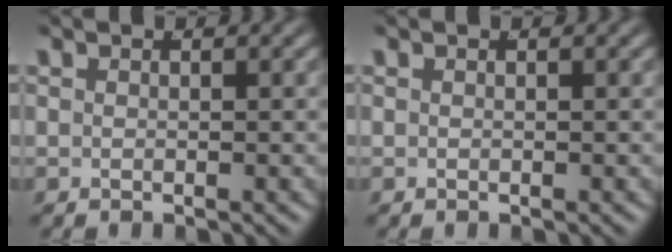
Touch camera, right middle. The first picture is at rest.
{"total": 0.0}